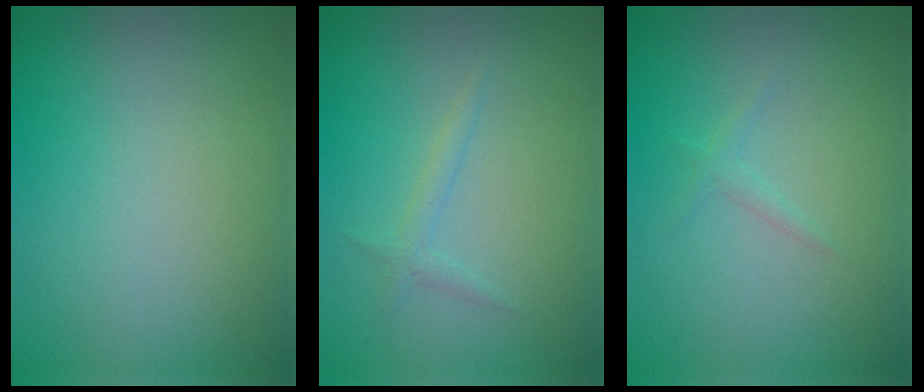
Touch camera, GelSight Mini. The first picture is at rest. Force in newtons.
{"total": 1.1, "press": 1.1, "slide": 0.2}
{"total": 0.7, "press": 0.7, "slide": 0.1}